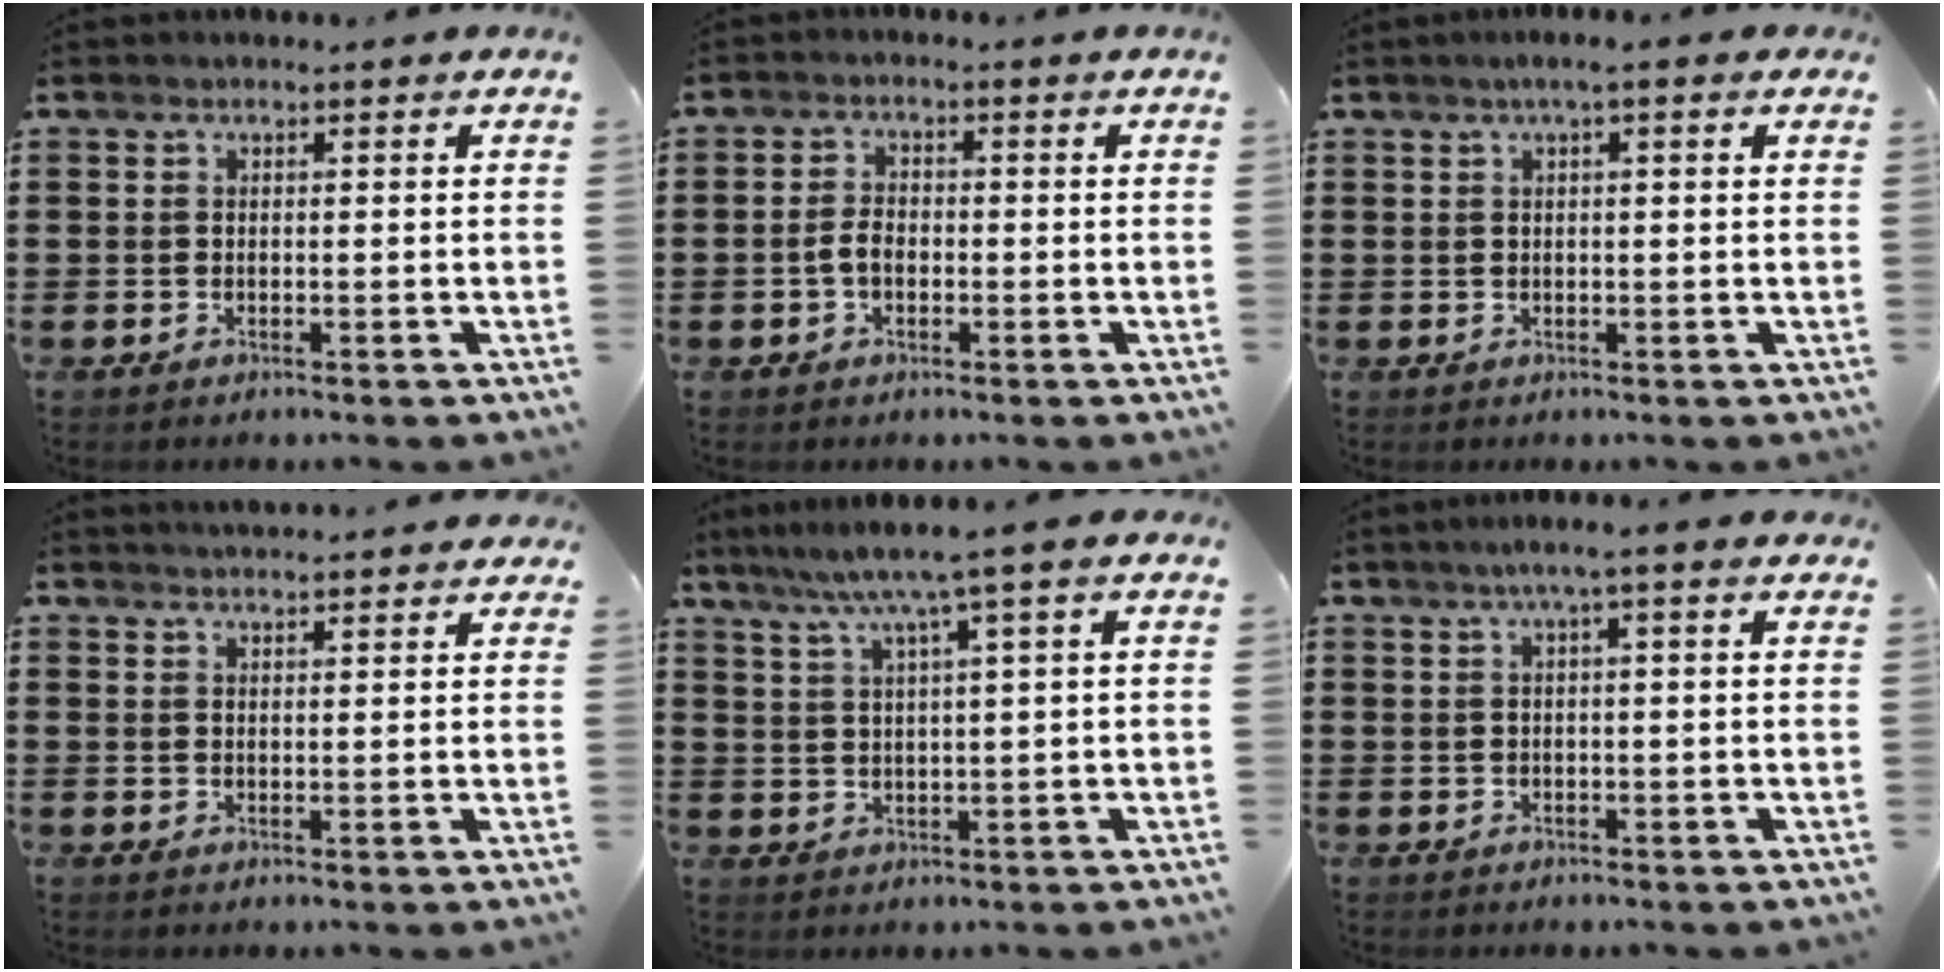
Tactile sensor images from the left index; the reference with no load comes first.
{"total": 3.0, "force": [-0.6, 1.7, 2.3], "torque": [-0.060, -0.001, -0.017]}
{"total": 2.0, "force": [1.0, 0.2, 1.8], "torque": [-0.037, 0.004, 0.016]}
{"total": 2.2, "force": [2.2, -0.1, 0.3], "torque": [-0.012, -0.003, 0.042]}
{"total": 6.3, "force": [3.7, -0.3, 5.1], "torque": [-0.112, -0.008, 0.057]}
{"total": 2.5, "force": [1.1, -0.1, 2.3], "torque": [-0.044, 0.002, 0.018]}